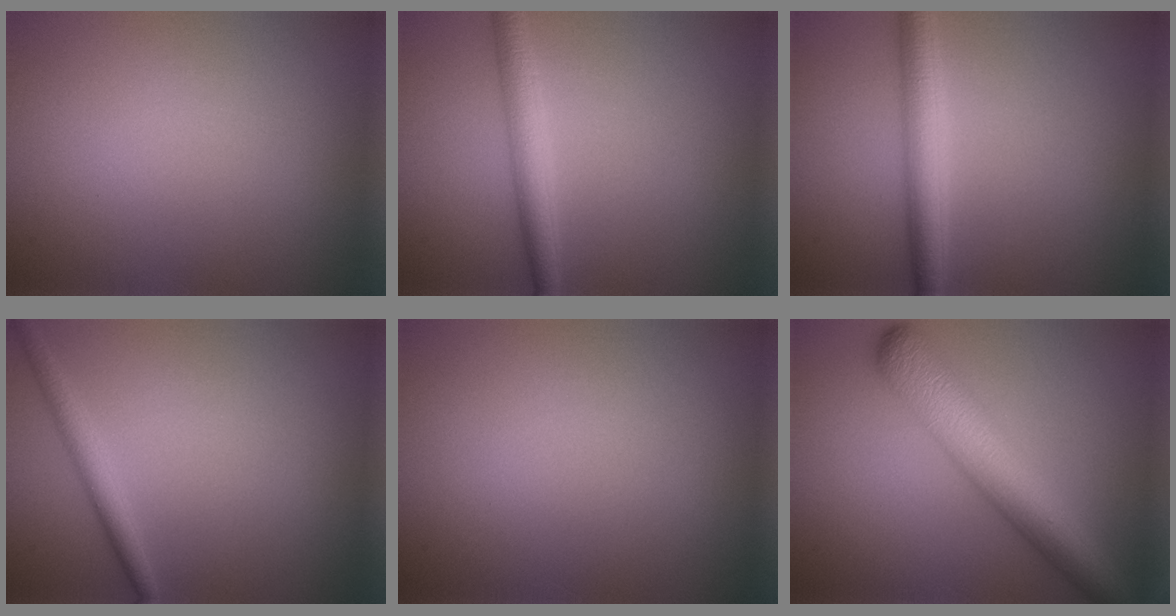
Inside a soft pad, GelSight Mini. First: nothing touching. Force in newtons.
{"total": 3.0, "press": 3.0, "slide": 0.1}
{"total": 3.7, "press": 3.7, "slide": 0.1}
{"total": 2.0, "press": 2.0, "slide": 0.1}
{"total": 0.0}
{"total": 7.4, "press": 7.4, "slide": 0.1}